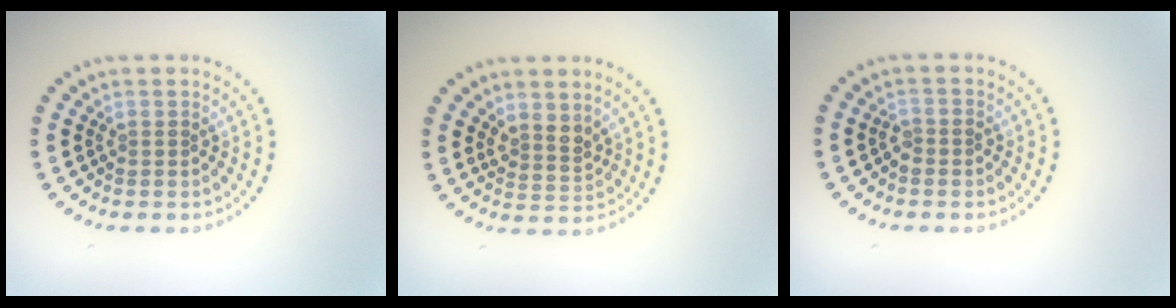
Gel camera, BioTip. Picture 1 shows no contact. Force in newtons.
{"total": 2.0, "press": 1.7, "slide": 1.1}
{"total": 0.9, "press": 0.8, "slide": 0.3}